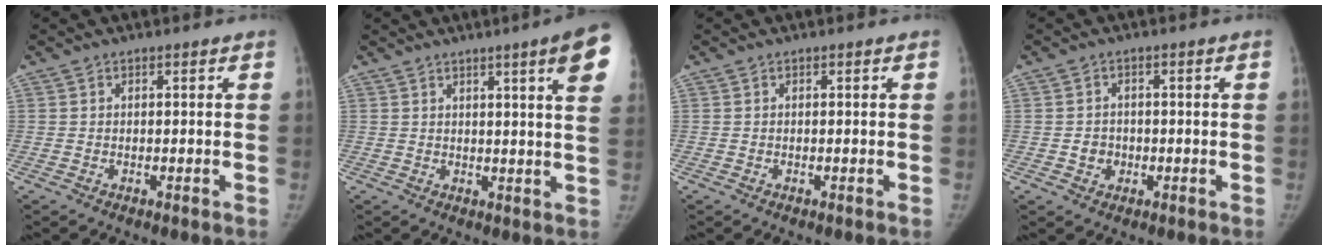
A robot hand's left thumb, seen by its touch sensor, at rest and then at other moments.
{"total": 10.8, "force": [5.5, 0.4, 9.4], "torque": [-0.112, -0.019, 0.056]}
{"total": 0.0}
{"total": 2.9, "force": [-0.6, 2.7, 1.0], "torque": [0.001, 0.007, -0.008]}